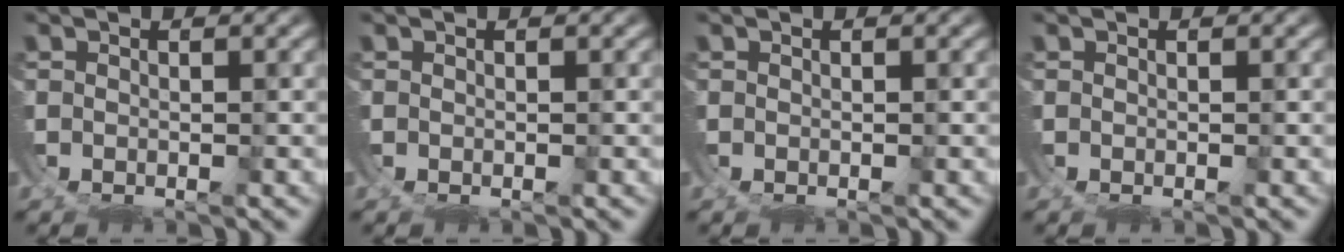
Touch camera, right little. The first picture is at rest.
{"total": 0.0}
{"total": 0.0}
{"total": 0.0}